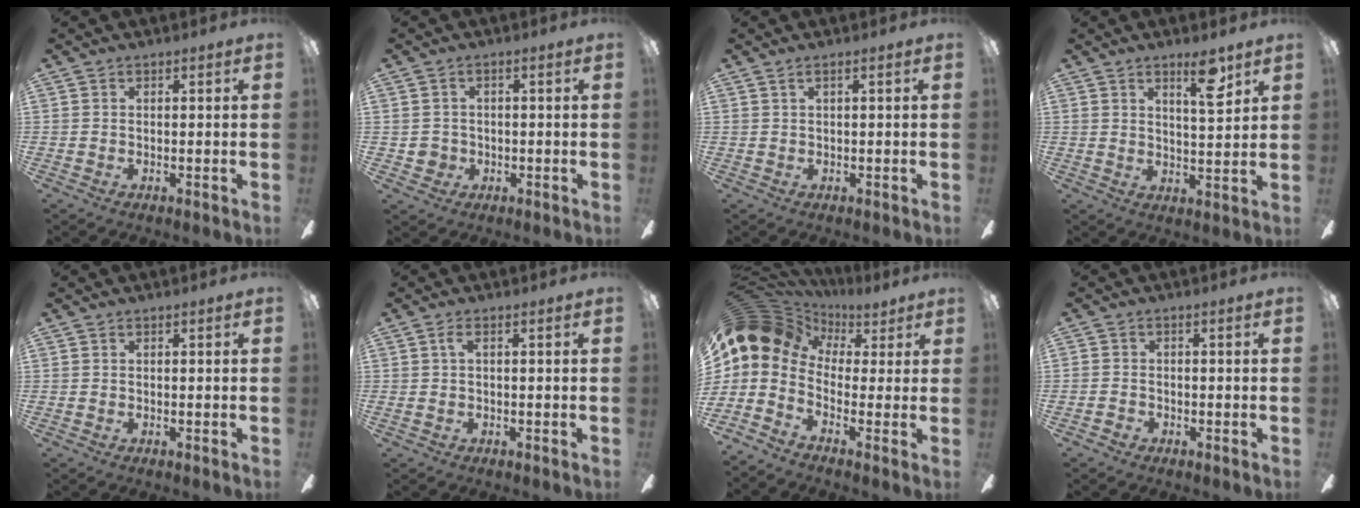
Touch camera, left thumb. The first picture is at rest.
{"total": 2.5, "force": [-0.4, 2.4, 0.1], "torque": [-0.006, 0.004, -0.008]}
{"total": 1.1, "force": [0.3, 0.1, 1.1], "torque": [-0.021, 0.000, 0.006]}
{"total": 7.4, "force": [4.7, 1.8, 5.4], "torque": [-0.070, -0.020, 0.070]}
{"total": 0.0}
{"total": 2.1, "force": [0.1, 0.5, 2.0], "torque": [-0.039, 0.006, 0.000]}
{"total": 9.0, "force": [1.1, 7.2, 5.3], "torque": [-0.136, -0.007, 0.021]}
{"total": 1.4, "force": [-1.1, 0.9, 0.1], "torque": [0.000, 0.006, -0.023]}